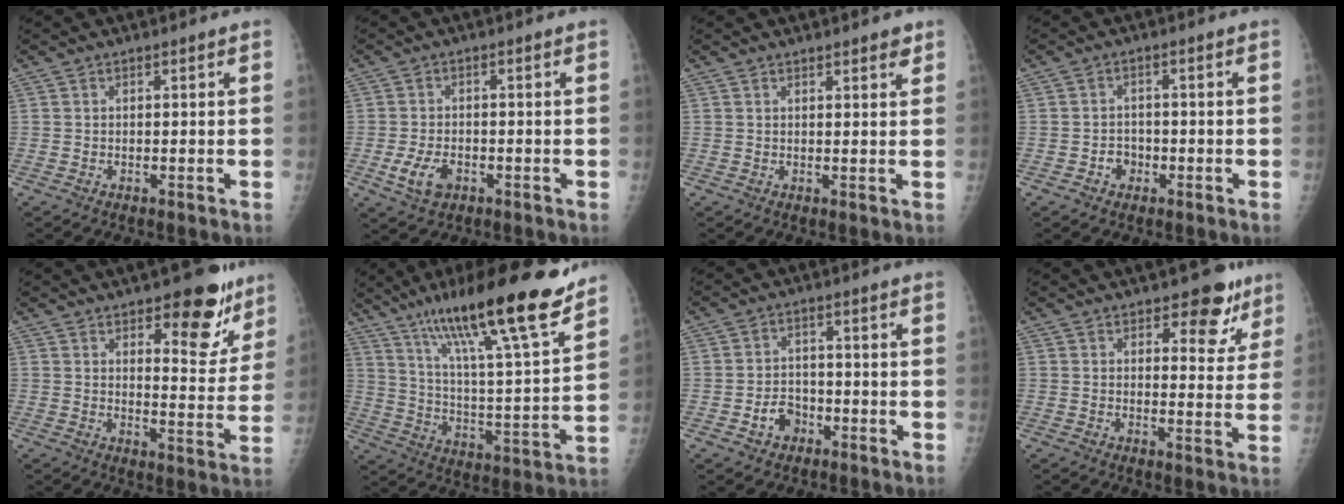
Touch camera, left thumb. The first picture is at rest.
{"total": 5.4, "force": [-2.1, 3.4, 3.6], "torque": [-0.069, 0.004, -0.033]}
{"total": 2.3, "force": [1.7, 0.7, 1.4], "torque": [-0.011, -0.008, 0.020]}
{"total": 3.1, "force": [-1.4, 2.6, 1.1], "torque": [-0.002, 0.016, -0.026]}
{"total": 13.1, "force": [8.2, 5.3, 8.7], "torque": [-0.063, -0.049, 0.111]}
{"total": 24.1, "force": [16.7, 3.4, 17.1], "torque": [-0.264, -0.062, 0.277]}
{"total": 5.0, "force": [-2.3, 3.9, 2.1], "torque": [-0.015, 0.024, -0.037]}
{"total": 8.2, "force": [5.2, 4.1, 4.8], "torque": [-0.020, -0.025, 0.064]}